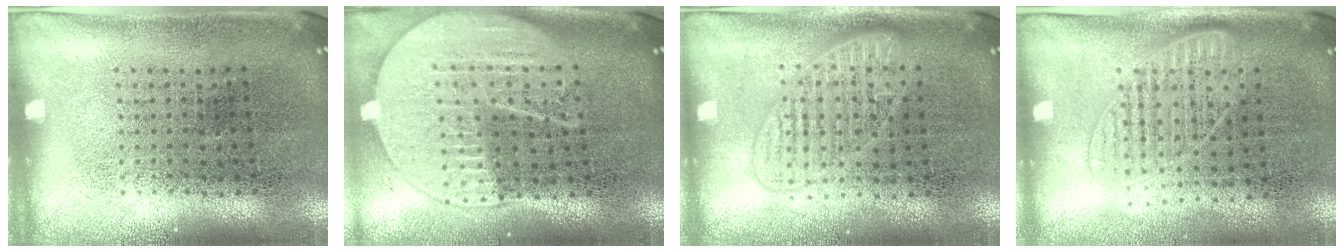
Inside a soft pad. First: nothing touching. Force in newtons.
{"total": 2.0, "press": 1.8, "slide": 0.9}
{"total": 1.4, "press": 1.4, "slide": 0.3}
{"total": 1.2, "press": 1.1, "slide": 0.6}